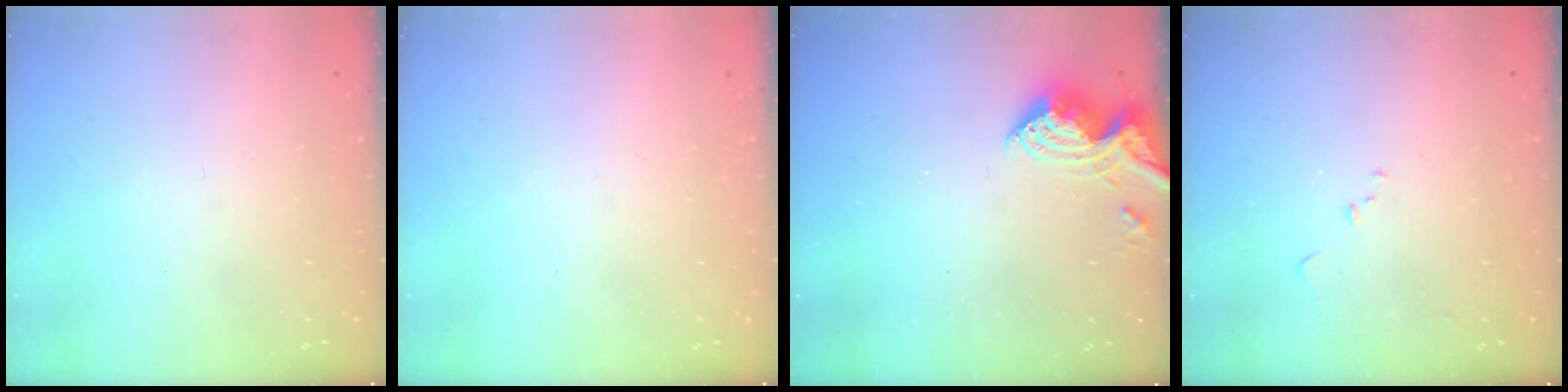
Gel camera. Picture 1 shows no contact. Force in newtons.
{"total": 0.0}
{"total": 9.8, "press": 9.7, "slide": 1.0}
{"total": 6.5, "press": 6.4, "slide": 0.7}